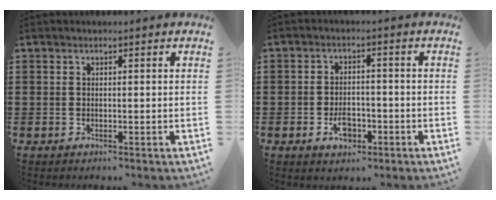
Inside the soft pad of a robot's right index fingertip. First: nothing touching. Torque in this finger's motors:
{"motor_torque": [2.14, 0.00, 0.12, 0.07]}